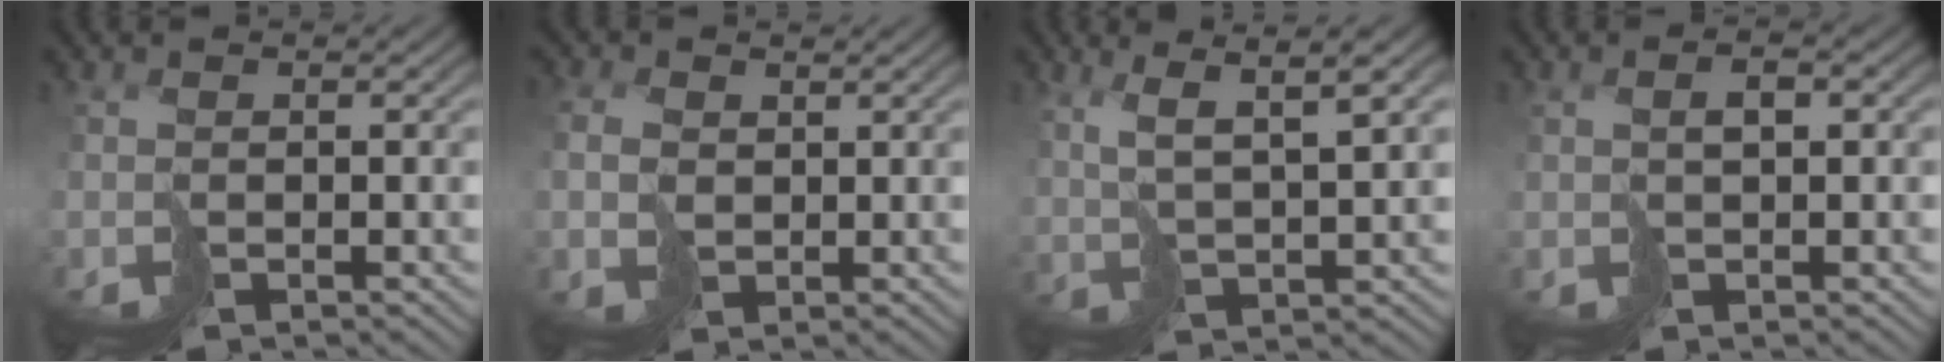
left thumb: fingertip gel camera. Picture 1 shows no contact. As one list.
[{"total": 2.9, "force": [0.6, 2.3, 1.5], "torque": [-0.052, 0.002, 0.015]}, {"total": 7.0, "force": [4.0, 1.4, 5.5], "torque": [-0.100, 0.013, 0.080]}, {"total": 1.7, "force": [0.6, 0.6, 1.5], "torque": [-0.028, 0.005, 0.013]}]